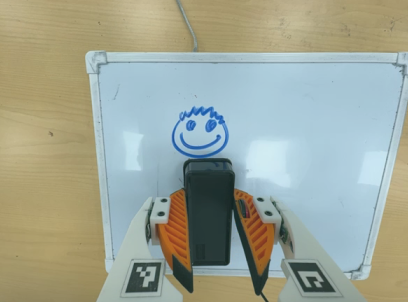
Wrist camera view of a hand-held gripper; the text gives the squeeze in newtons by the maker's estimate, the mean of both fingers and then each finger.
{"total": 6.3, "left": 5.3, "right": 7.3}